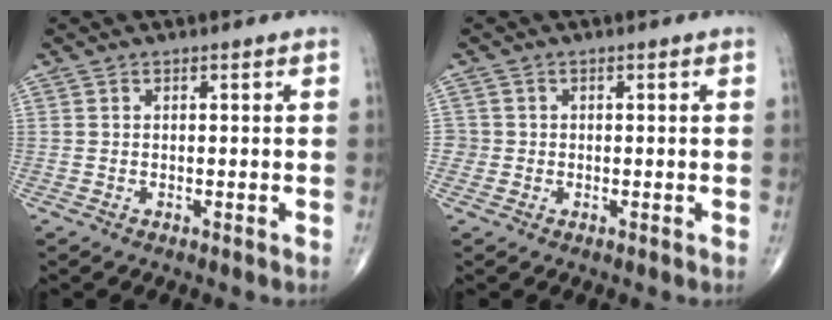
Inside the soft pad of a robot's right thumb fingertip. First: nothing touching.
{"total": 1.7, "force": [-0.3, 1.7, 0.0], "torque": [0.013, 0.007, -0.010]}